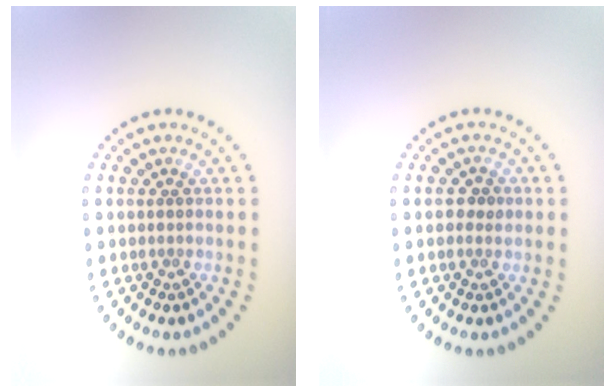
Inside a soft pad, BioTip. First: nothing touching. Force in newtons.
{"total": 1.3, "press": 1.3, "slide": 0.1}